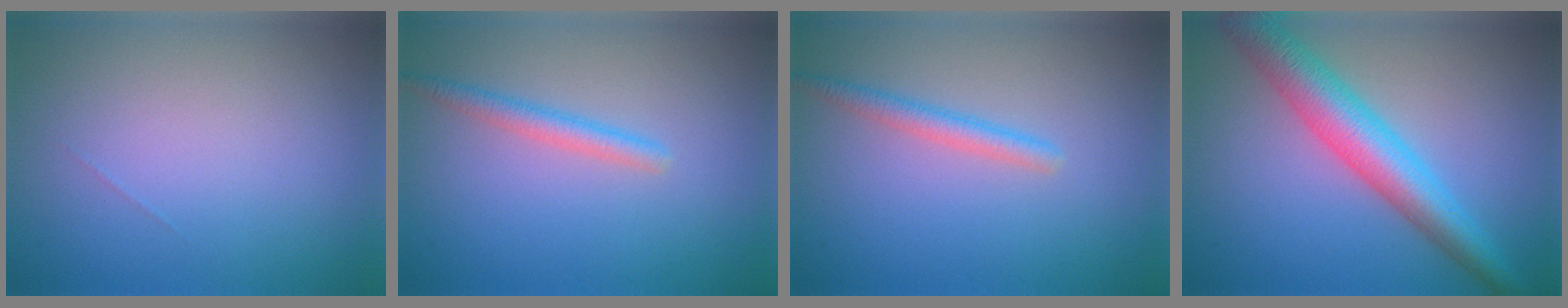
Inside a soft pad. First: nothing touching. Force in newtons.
{"total": 1.8, "press": 1.8, "slide": 0.1}
{"total": 1.8, "press": 1.8, "slide": 0.1}
{"total": 6.6, "press": 6.6, "slide": 0.1}